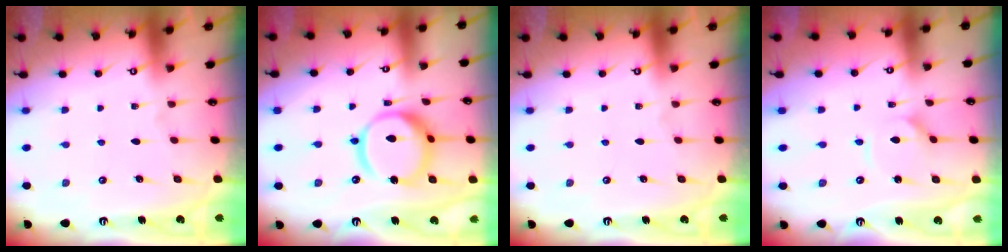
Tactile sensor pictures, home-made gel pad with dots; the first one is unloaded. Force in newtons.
{"total": 15.6, "press": 15.5, "slide": 1.7}
{"total": 0.0}
{"total": 3.6, "press": 3.6, "slide": 0.5}